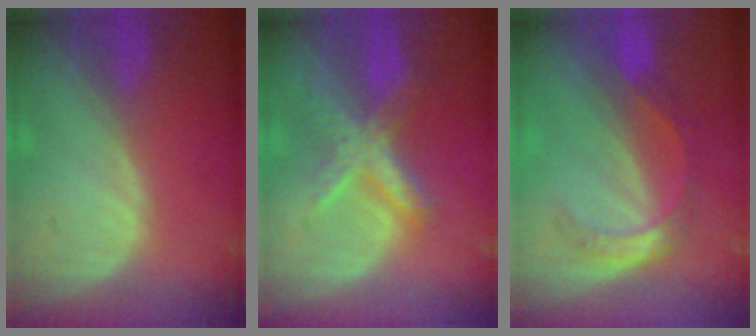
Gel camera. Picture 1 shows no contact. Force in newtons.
{"total": 7.2, "press": 6.2, "slide": 3.8}
{"total": 5.4, "press": 4.7, "slide": 2.6}